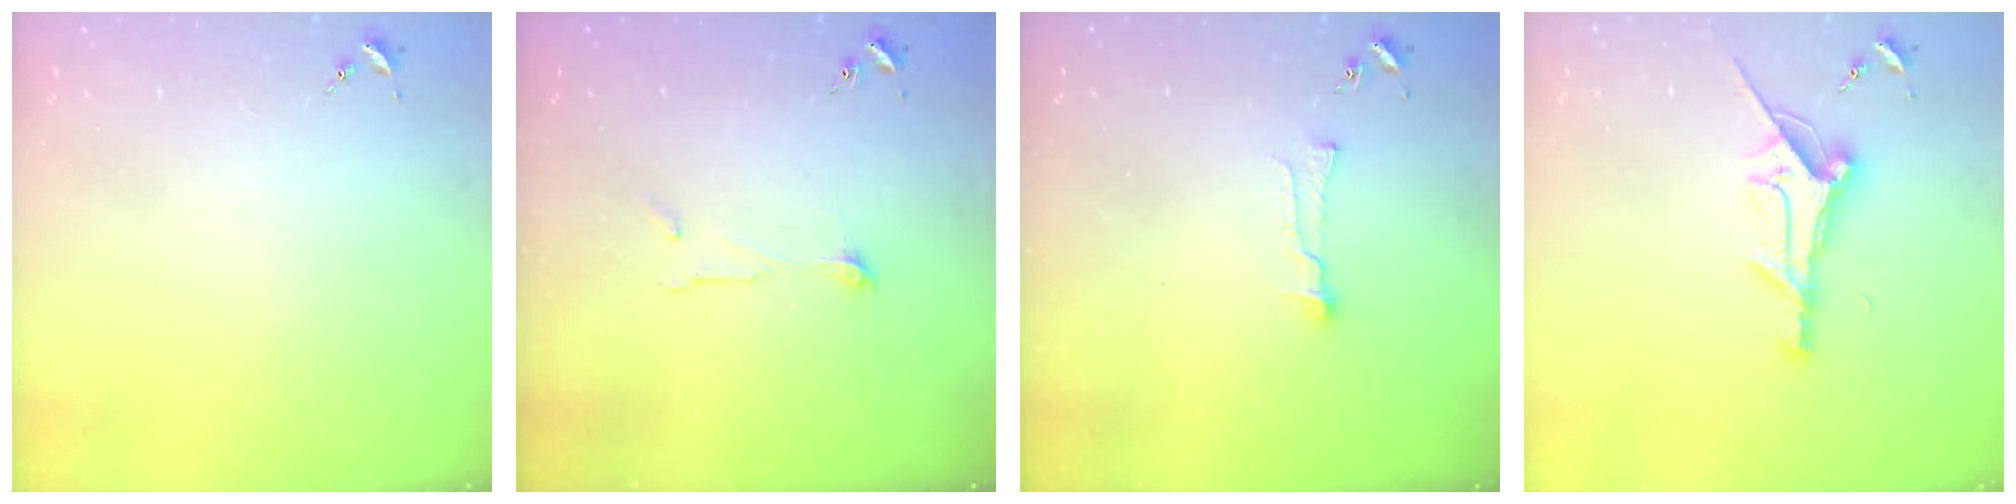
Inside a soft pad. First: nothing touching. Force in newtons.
{"total": 6.3, "press": 6.3, "slide": 0.2}
{"total": 5.2, "press": 5.1, "slide": 0.4}
{"total": 11.2, "press": 11.1, "slide": 1.1}